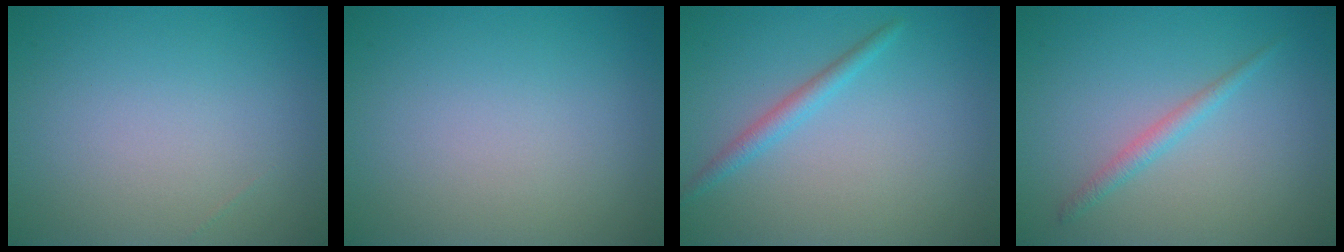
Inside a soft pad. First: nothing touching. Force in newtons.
{"total": 0.0}
{"total": 1.7, "press": 1.7, "slide": 0.1}
{"total": 1.4, "press": 1.4, "slide": 0.1}